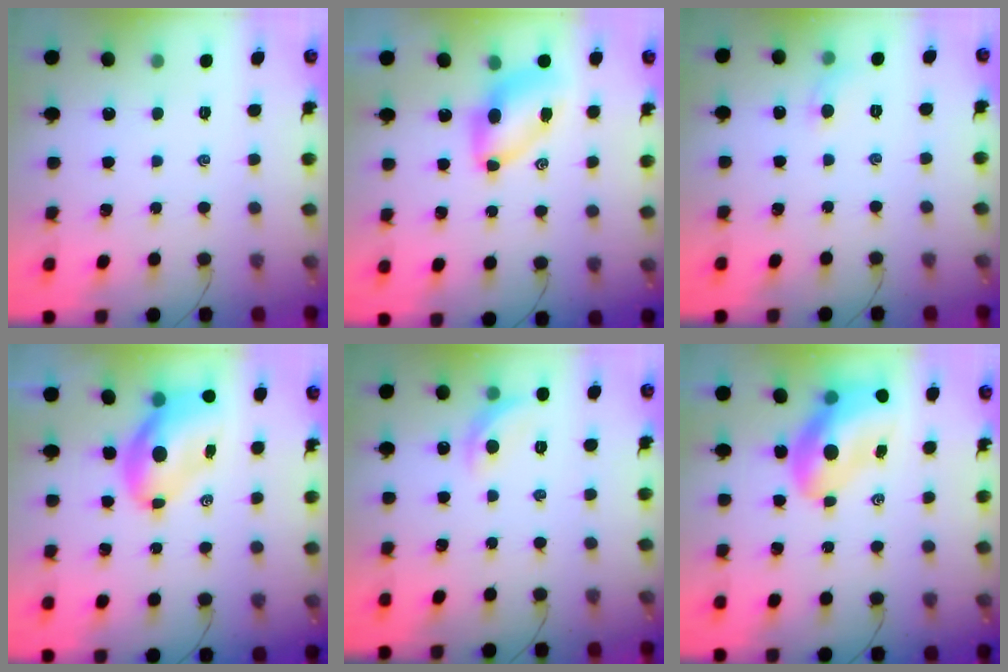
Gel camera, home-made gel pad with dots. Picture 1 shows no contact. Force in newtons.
{"total": 7.1, "press": 7.0, "slide": 1.1}
{"total": 4.8, "press": 4.5, "slide": 1.6}
{"total": 9.0, "press": 8.7, "slide": 2.2}
{"total": 7.6, "press": 7.4, "slide": 1.6}
{"total": 13.9, "press": 13.3, "slide": 3.9}